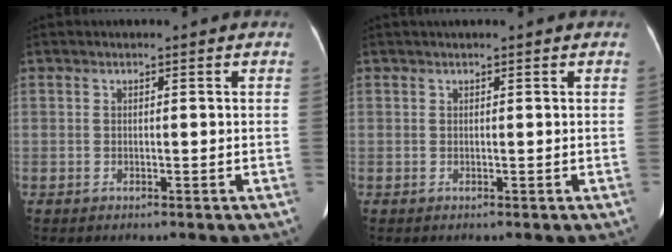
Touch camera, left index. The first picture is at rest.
{"total": 1.8, "force": [1.5, 0.0, 1.0], "torque": [-0.011, 0.029, 0.024]}